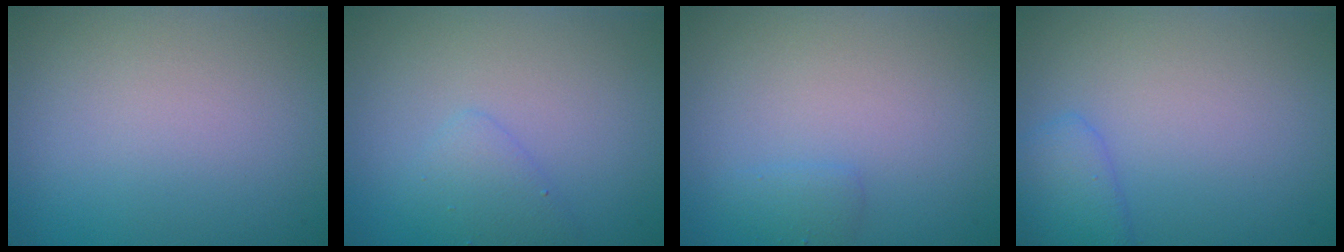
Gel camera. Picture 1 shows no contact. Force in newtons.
{"total": 1.7, "press": 1.6, "slide": 0.1}
{"total": 1.0, "press": 0.9, "slide": 0.1}
{"total": 2.3, "press": 2.2, "slide": 0.2}